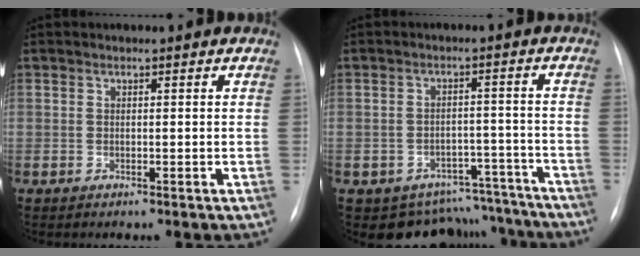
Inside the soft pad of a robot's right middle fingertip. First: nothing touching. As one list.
[{"total": 11.1, "force": [-9.7, 5.3, 0.2], "torque": [0.019, 0.047, -0.112]}]